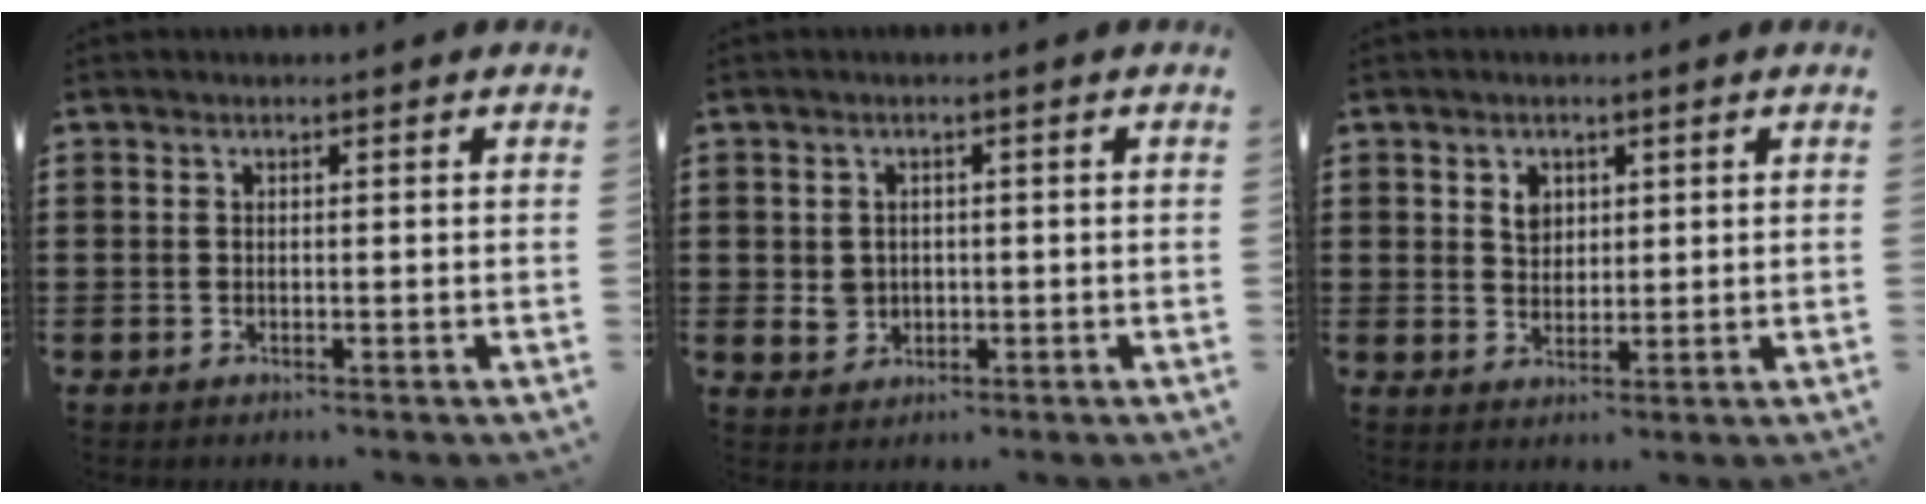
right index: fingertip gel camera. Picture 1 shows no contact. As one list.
[{"total": 2.6, "force": [-0.2, 2.3, 1.0], "torque": [-0.027, 0.007, -0.006]}, {"total": 2.8, "force": [1.3, 2.2, 1.2], "torque": [-0.024, 0.006, 0.021]}]